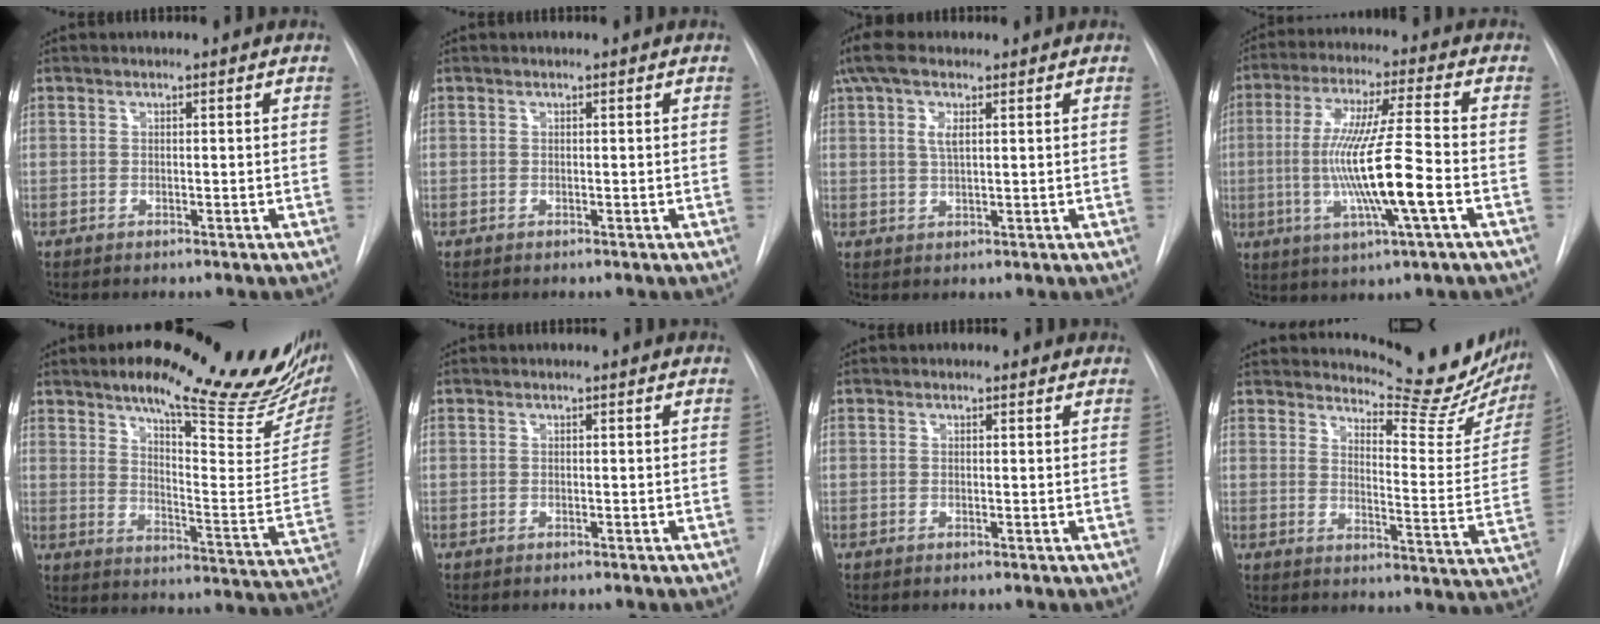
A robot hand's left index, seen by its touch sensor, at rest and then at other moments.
{"total": 0.0}
{"total": 5.8, "force": [2.9, 1.7, 4.7], "torque": [-0.102, 0.020, 0.054]}
{"total": 13.6, "force": [-2.6, 0.0, 13.4], "torque": [-0.262, -0.011, -0.052]}
{"total": 26.0, "force": [19.6, 4.2, 16.5], "torque": [-0.208, -0.051, 0.250]}
{"total": 0.0}
{"total": 0.8, "force": [0.5, 0.6, 0.1], "torque": [0.001, 0.001, 0.001]}
{"total": 18.6, "force": [17.2, 3.8, 5.8], "torque": [-0.066, -0.081, 0.205]}